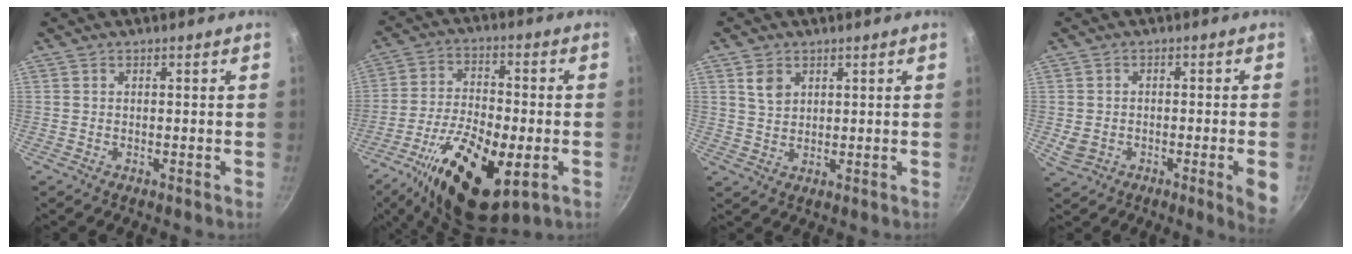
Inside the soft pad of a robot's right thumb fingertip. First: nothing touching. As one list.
[{"total": 19.1, "force": [-7.1, 8.0, 15.9], "torque": [-0.276, 0.012, -0.119]}, {"total": 4.2, "force": [1.9, 3.0, 2.2], "torque": [-0.028, -0.004, 0.041]}, {"total": 7.4, "force": [-1.8, 2.3, 6.8], "torque": [-0.102, 0.002, -0.020]}]